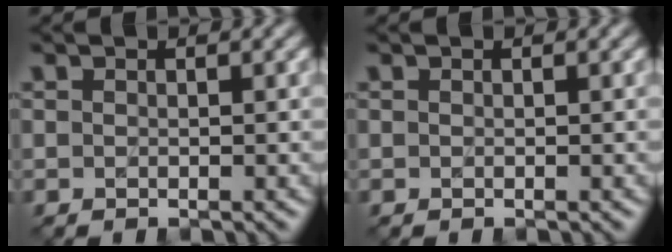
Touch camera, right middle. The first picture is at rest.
{"total": 0.0}